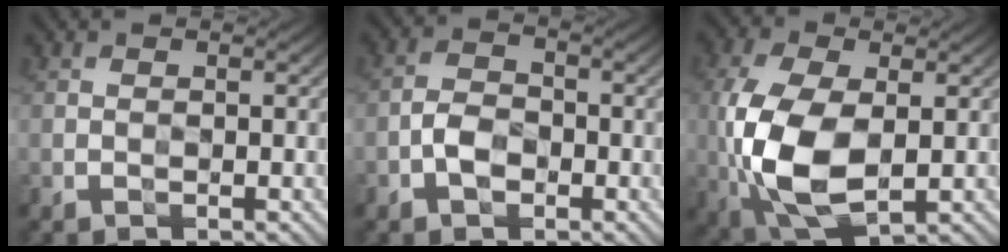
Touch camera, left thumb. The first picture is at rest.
{"total": 3.5, "force": [-1.5, 2.2, 2.2], "torque": [-0.040, 0.005, -0.036]}
{"total": 12.5, "force": [-1.1, 6.9, 10.3], "torque": [-0.264, -0.009, -0.015]}